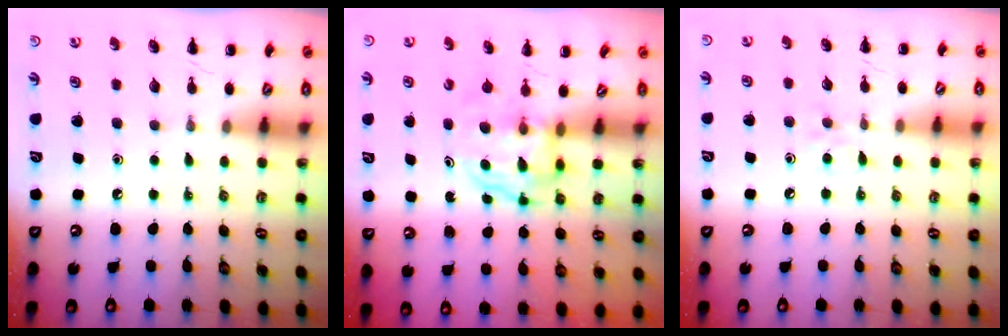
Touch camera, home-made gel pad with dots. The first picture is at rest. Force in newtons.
{"total": 3.7, "press": 3.7, "slide": 0.2}
{"total": 4.3, "press": 4.1, "slide": 1.2}